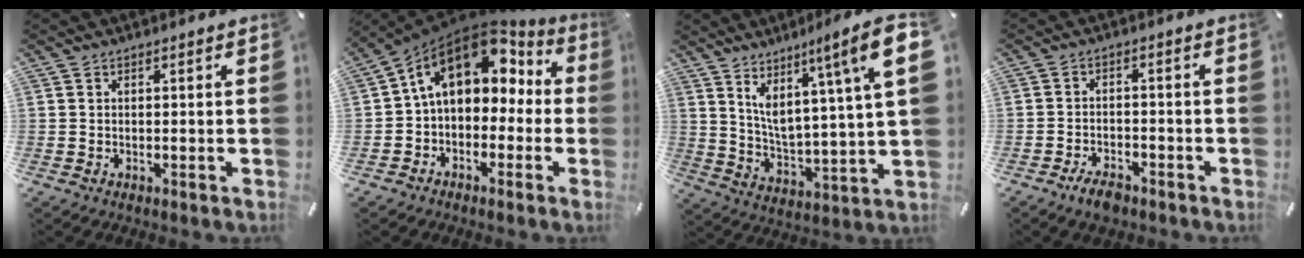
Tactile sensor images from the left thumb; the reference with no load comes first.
{"total": 14.5, "force": [5.1, 10.0, 9.1], "torque": [-0.141, -0.018, 0.090]}
{"total": 13.5, "force": [8.1, 1.9, 10.6], "torque": [-0.187, -0.051, 0.124]}
{"total": 3.9, "force": [-3.1, 1.8, 1.6], "torque": [-0.032, 0.016, -0.058]}